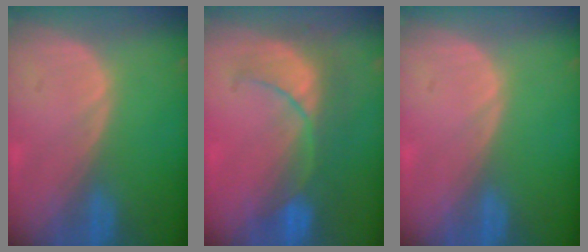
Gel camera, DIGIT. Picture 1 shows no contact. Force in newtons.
{"total": 8.1, "press": 7.9, "slide": 1.6}
{"total": 0.0}